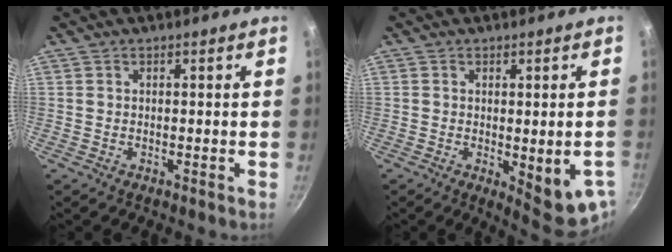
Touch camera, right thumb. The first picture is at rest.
{"total": 10.2, "force": [-2.2, 3.3, 9.4], "torque": [-0.097, -0.009, -0.019]}